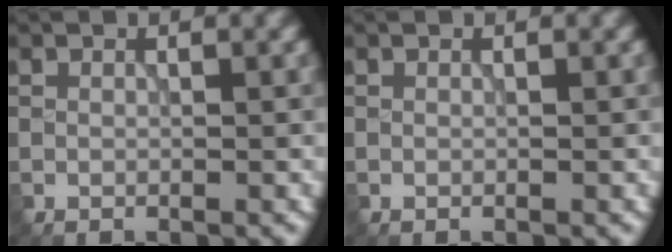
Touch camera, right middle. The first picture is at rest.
{"total": 0.0}